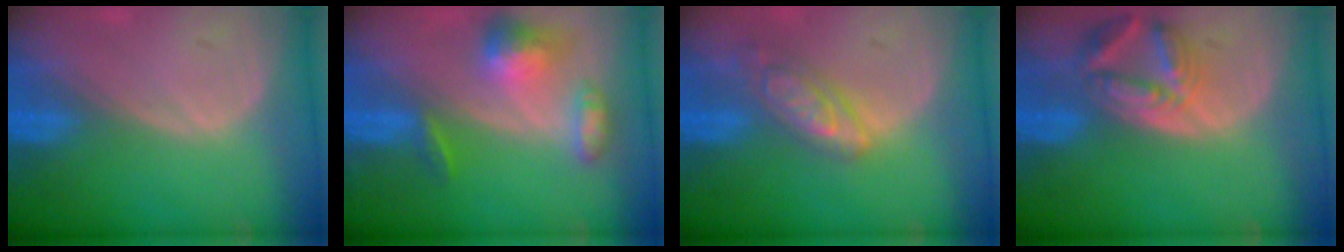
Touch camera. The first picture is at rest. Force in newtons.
{"total": 7.0, "press": 6.5, "slide": 2.6}
{"total": 6.2, "press": 5.5, "slide": 2.9}
{"total": 7.6, "press": 6.8, "slide": 3.4}